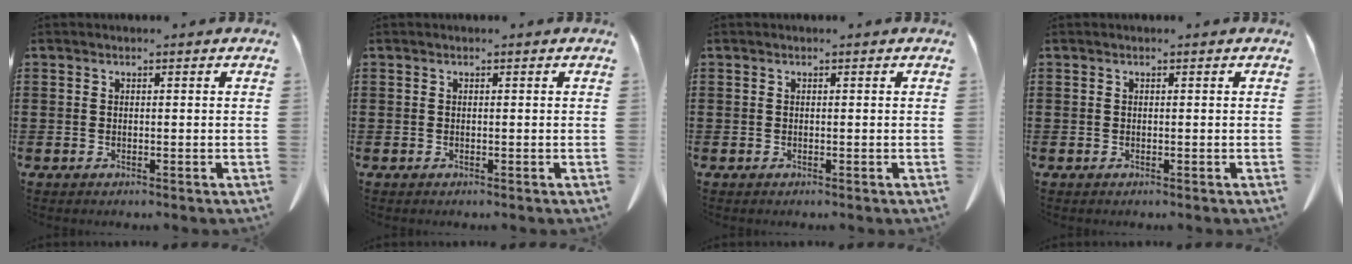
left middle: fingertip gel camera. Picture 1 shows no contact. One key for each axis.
{"total": 0.0}
{"total": 0.0}
{"total": 0.0}